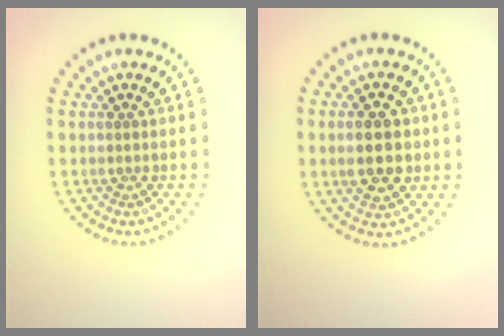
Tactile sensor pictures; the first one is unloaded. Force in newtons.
{"total": 5.0, "press": 5.0, "slide": 0.3}